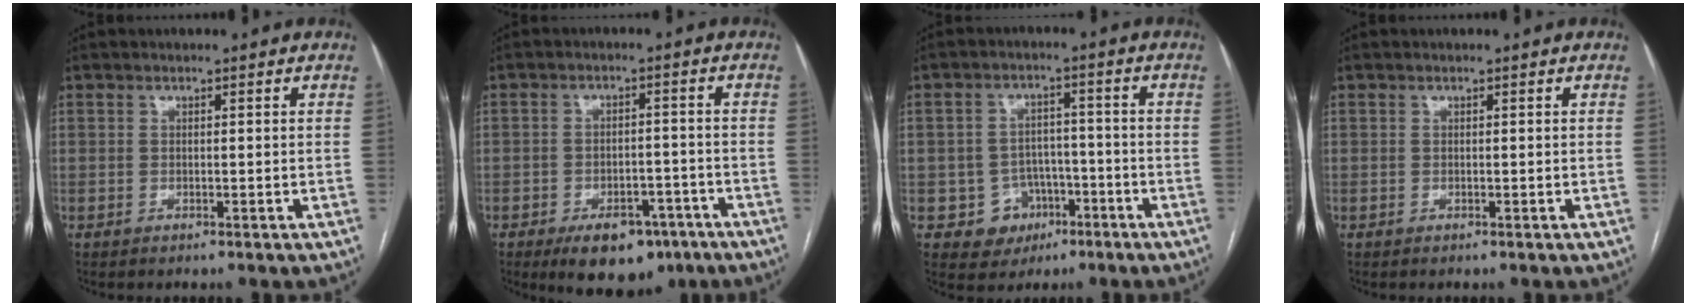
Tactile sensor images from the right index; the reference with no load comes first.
{"total": 9.7, "force": [-6.3, 5.2, 5.3], "torque": [-0.066, 0.006, -0.089]}
{"total": 6.5, "force": [-2.6, 5.9, 0.9], "torque": [-0.004, 0.015, -0.032]}
{"total": 0.0}